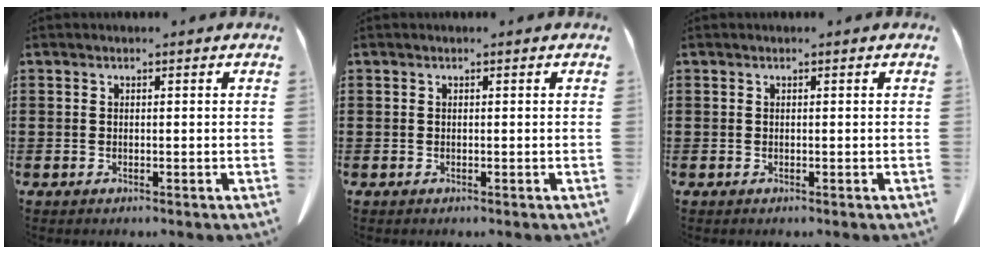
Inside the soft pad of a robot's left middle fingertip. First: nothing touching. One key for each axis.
{"total": 0.0}
{"total": 0.0}